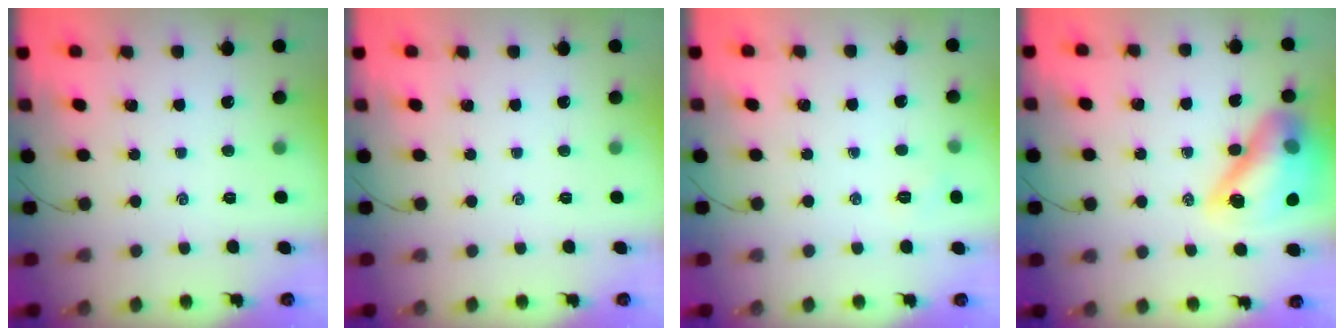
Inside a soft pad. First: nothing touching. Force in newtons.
{"total": 0.0}
{"total": 3.8, "press": 3.7, "slide": 0.8}
{"total": 18.0, "press": 17.4, "slide": 4.6}